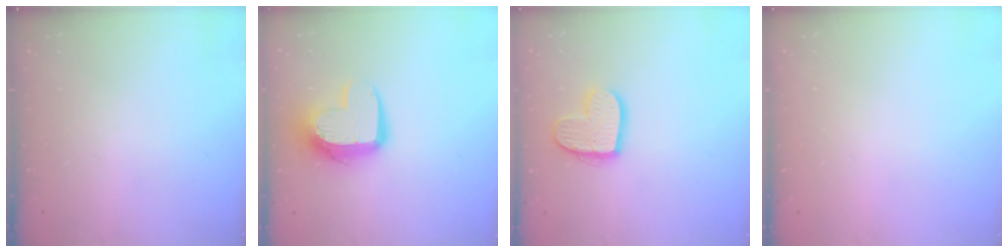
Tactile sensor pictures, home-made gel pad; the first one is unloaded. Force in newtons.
{"total": 11.9, "press": 11.8, "slide": 0.9}
{"total": 13.5, "press": 13.5, "slide": 0.9}
{"total": 0.0}